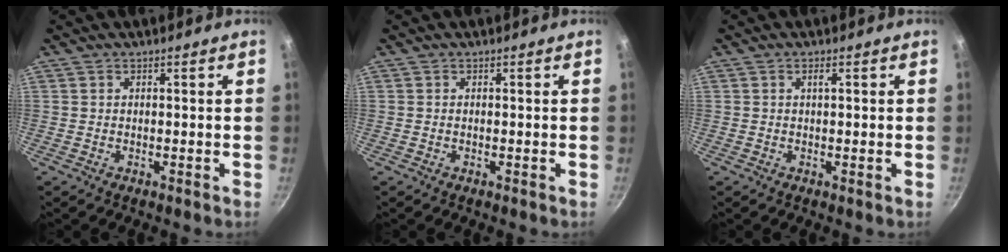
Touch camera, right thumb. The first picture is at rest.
{"total": 0.0}
{"total": 1.3, "force": [0.4, 0.3, 1.2], "torque": [-0.020, -0.001, 0.004]}